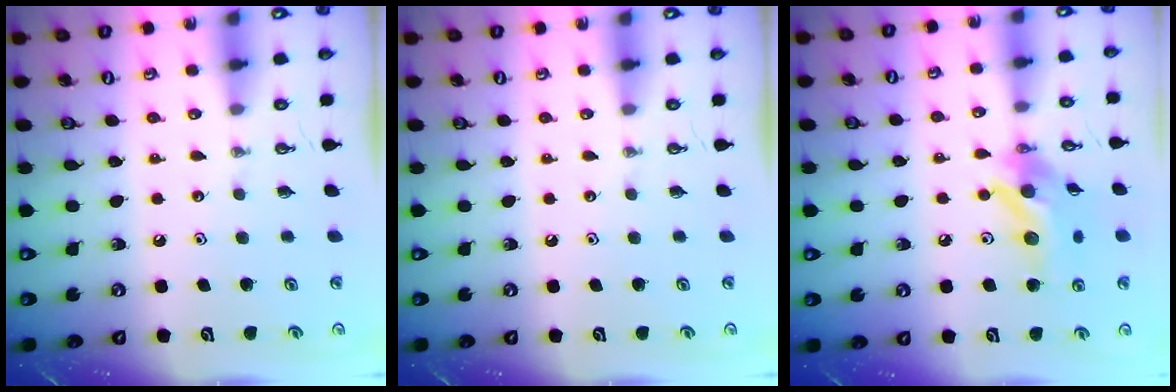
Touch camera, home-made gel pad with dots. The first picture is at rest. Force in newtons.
{"total": 0.0}
{"total": 14.0, "press": 13.7, "slide": 2.8}